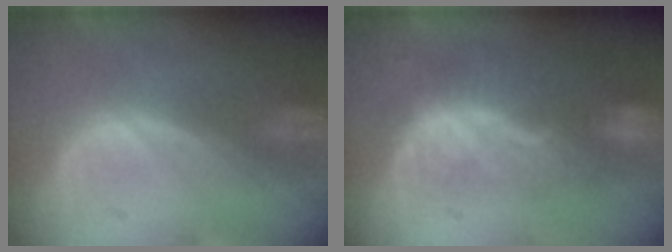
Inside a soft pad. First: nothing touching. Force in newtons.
{"total": 8.3, "press": 7.3, "slide": 3.8}